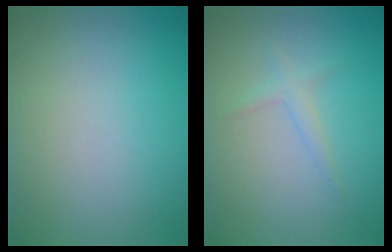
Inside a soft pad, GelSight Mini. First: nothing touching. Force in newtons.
{"total": 1.2, "press": 1.2, "slide": 0.0}